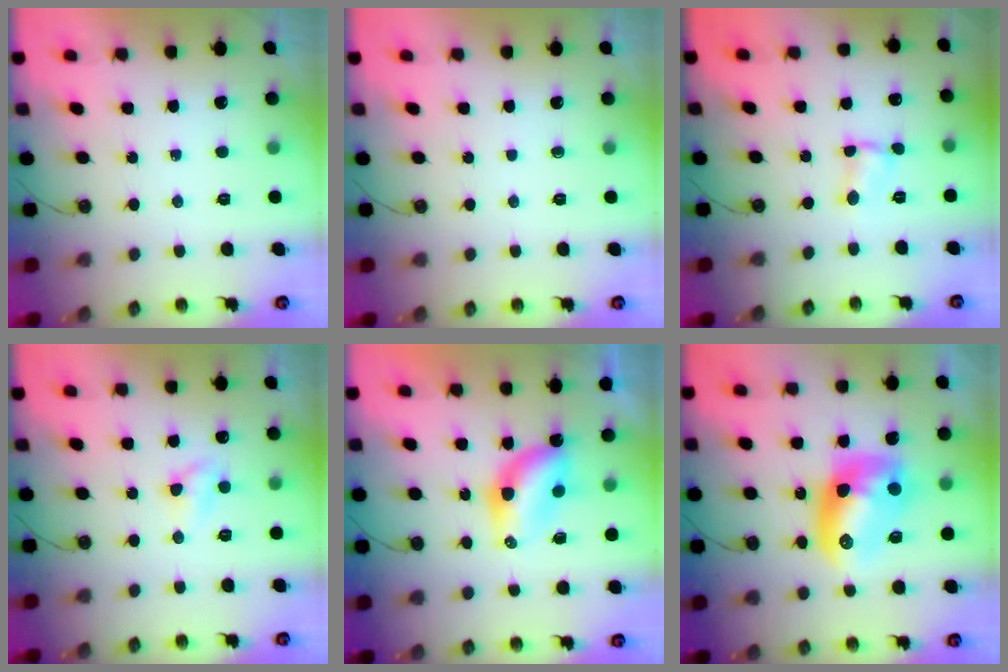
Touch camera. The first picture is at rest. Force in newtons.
{"total": 0.0}
{"total": 2.1, "press": 2.1, "slide": 0.3}
{"total": 4.8, "press": 4.8, "slide": 0.6}
{"total": 6.4, "press": 6.4, "slide": 0.1}
{"total": 13.5, "press": 13.4, "slide": 1.1}